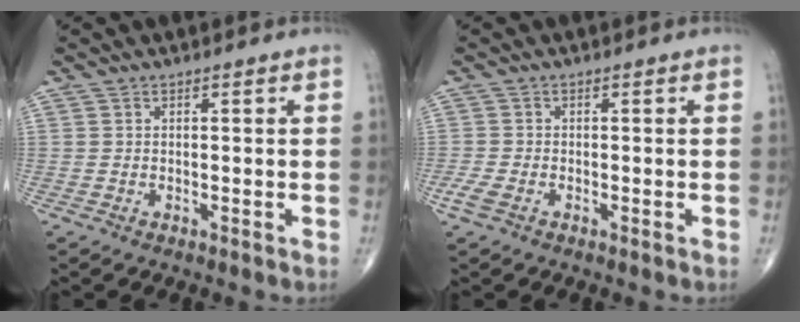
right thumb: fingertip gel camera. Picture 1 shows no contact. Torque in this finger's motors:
{"motor_torque": [0.67, 1.31, -0.23, 0.03, 0.10]}